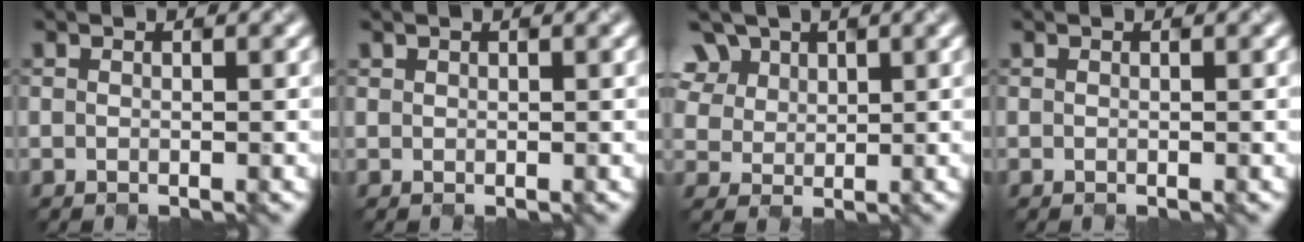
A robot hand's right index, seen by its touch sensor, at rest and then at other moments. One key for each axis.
{"total": 0.8, "fx": -0.1, "fy": -0.5, "fz": -0.7, "tx": -0.002, "ty": -0.007, "tz": 0.021}
{"total": 6.0, "fx": 3.0, "fy": 4.8, "fz": 2.2, "tx": -0.105, "ty": 0.016, "tz": 0.076}
{"total": 0.0}